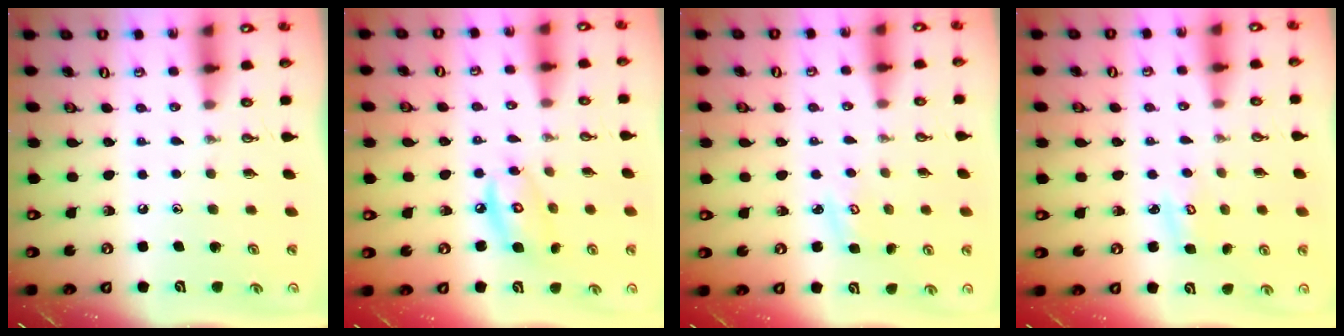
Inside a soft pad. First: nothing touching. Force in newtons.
{"total": 8.7, "press": 8.7, "slide": 0.7}
{"total": 3.2, "press": 3.2, "slide": 0.4}
{"total": 3.5, "press": 3.5, "slide": 0.3}